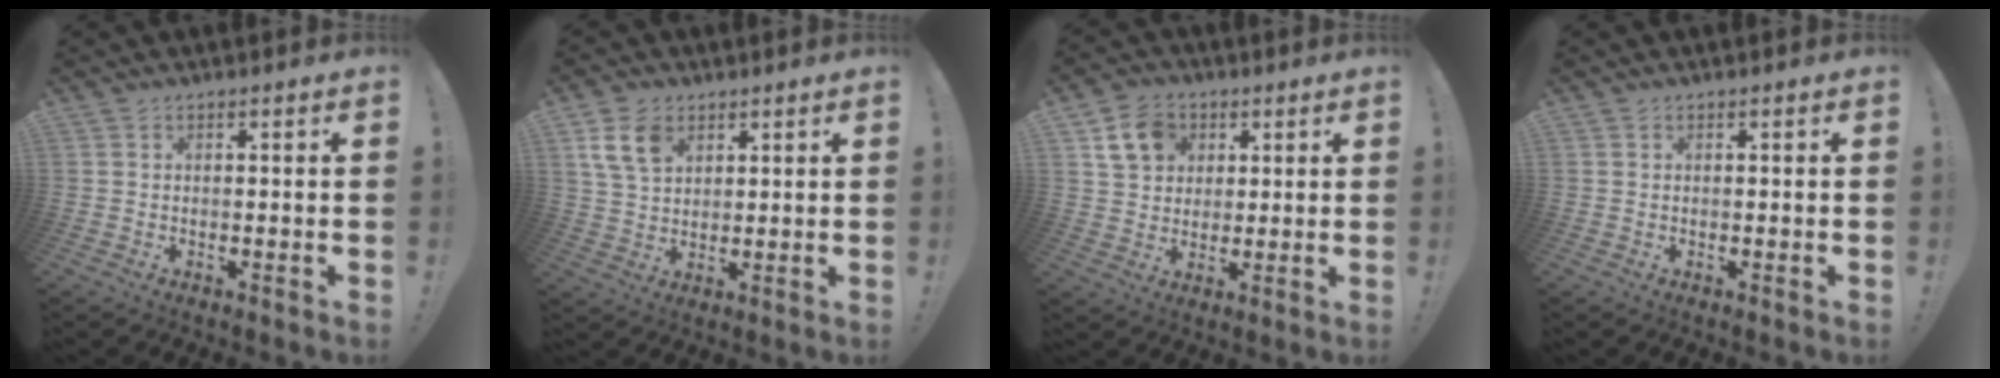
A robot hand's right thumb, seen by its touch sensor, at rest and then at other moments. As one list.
[{"total": 9.4, "force": [4.5, 6.3, 5.4], "torque": [-0.099, -0.007, 0.087]}, {"total": 10.6, "force": [4.4, 8.7, 4.3], "torque": [-0.059, -0.010, 0.088]}, {"total": 0.0}]